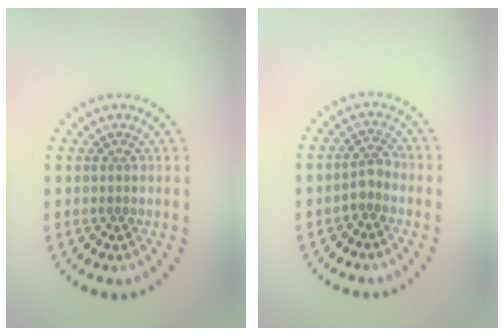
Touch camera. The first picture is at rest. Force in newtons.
{"total": 1.7, "press": 1.4, "slide": 1.0}